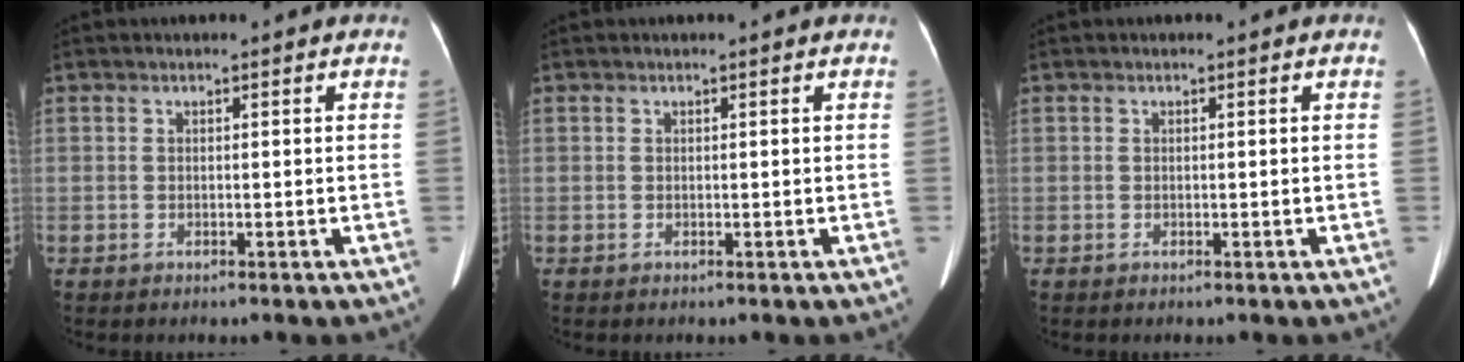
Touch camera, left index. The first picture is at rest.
{"total": 0.0}
{"total": 0.0}